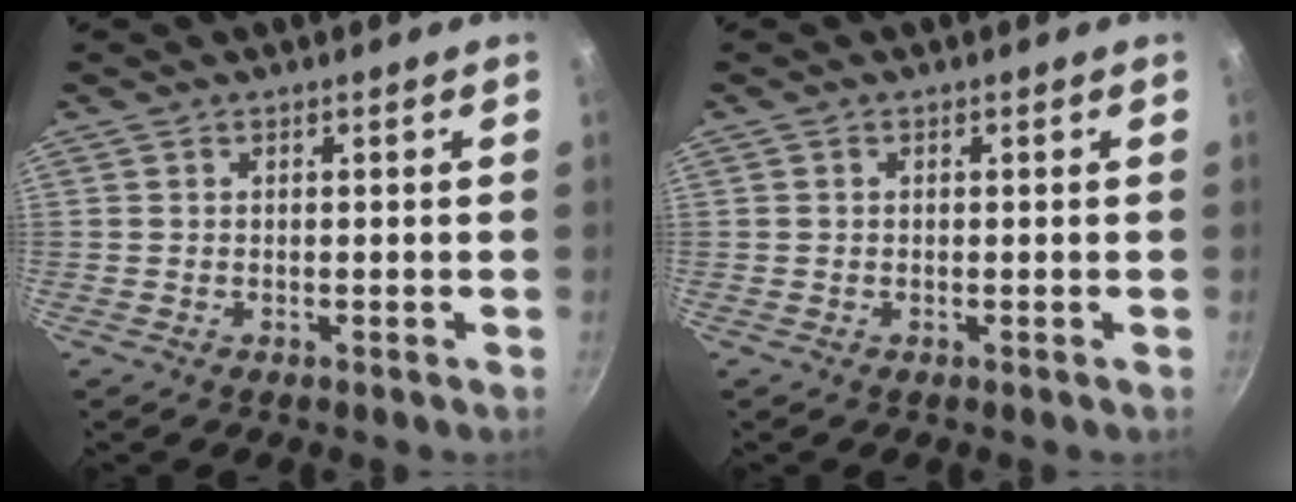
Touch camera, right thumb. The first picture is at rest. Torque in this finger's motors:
{"motor_torque": [-0.29, 0.04, 0.28, -0.05, -0.01]}